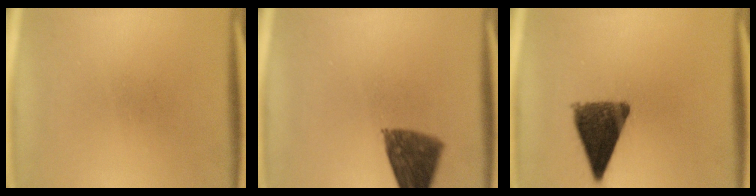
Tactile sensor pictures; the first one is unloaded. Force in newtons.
{"total": 9.4}
{"total": 11.0}